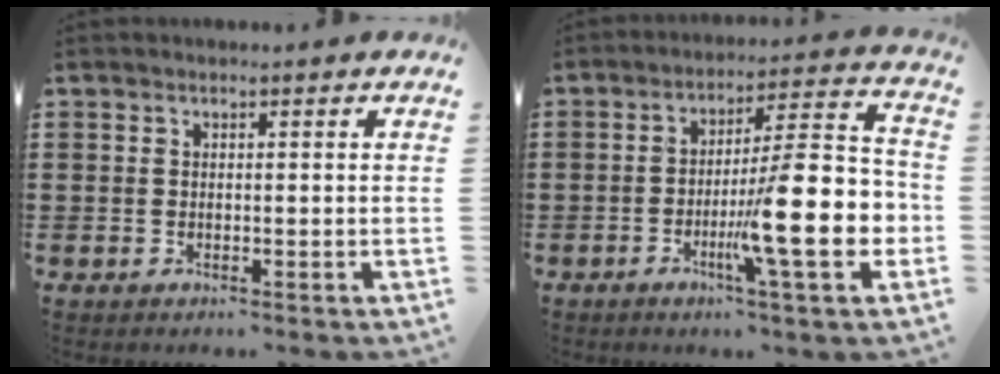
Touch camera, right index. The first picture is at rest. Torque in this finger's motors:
{"motor_torque": [2.14, 0.00, 1.01, 0.21]}